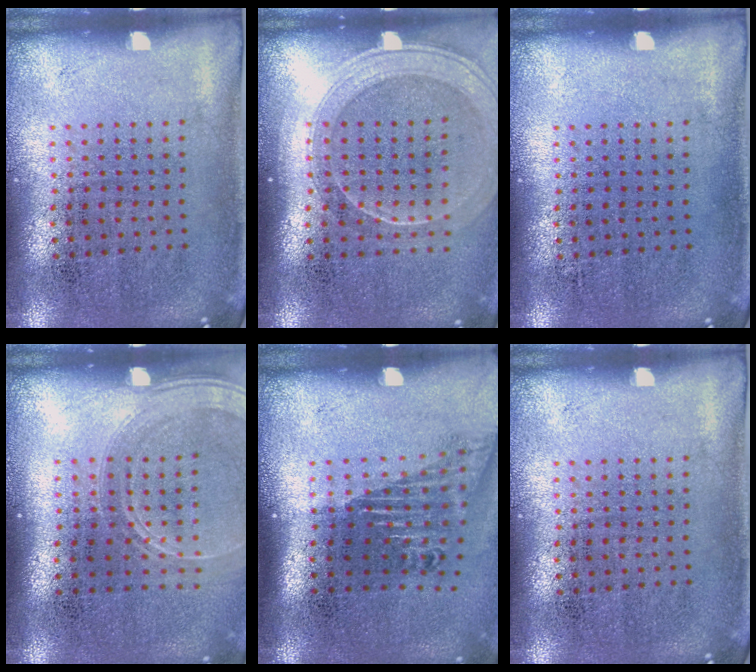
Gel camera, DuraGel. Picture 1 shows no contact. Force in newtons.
{"total": 1.9, "press": 1.7, "slide": 0.9}
{"total": 0.0}
{"total": 1.7, "press": 1.6, "slide": 0.6}
{"total": 1.7, "press": 1.3, "slide": 1.2}
{"total": 0.0}